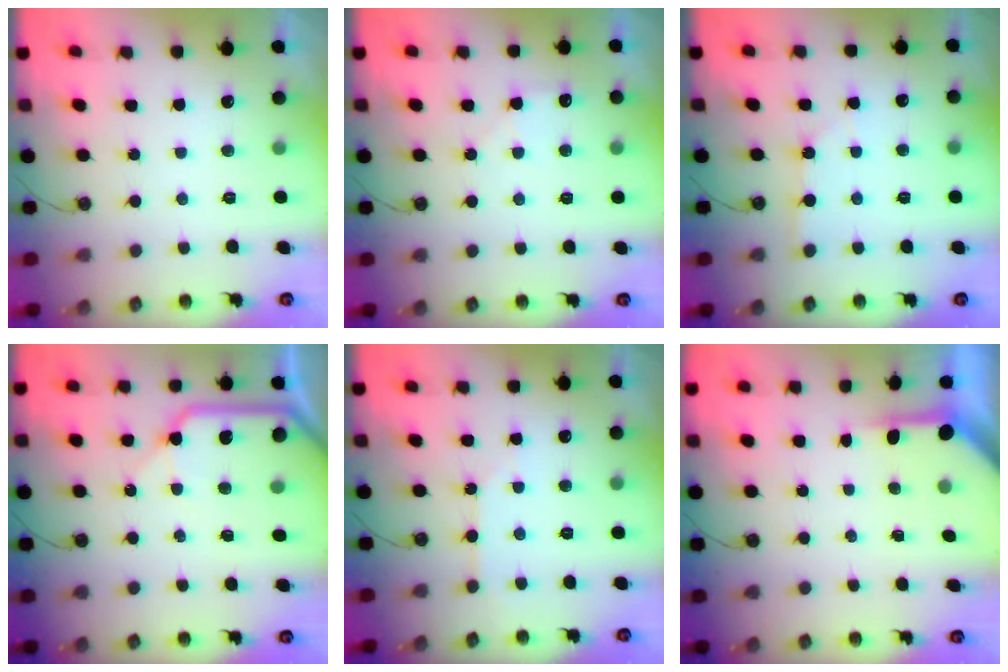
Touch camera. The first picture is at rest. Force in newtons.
{"total": 5.8, "press": 5.8, "slide": 0.9}
{"total": 1.4, "press": 1.4, "slide": 0.2}
{"total": 12.4, "press": 12.4, "slide": 1.0}
{"total": 3.4, "press": 3.4, "slide": 0.4}
{"total": 3.9, "press": 3.8, "slide": 0.3}